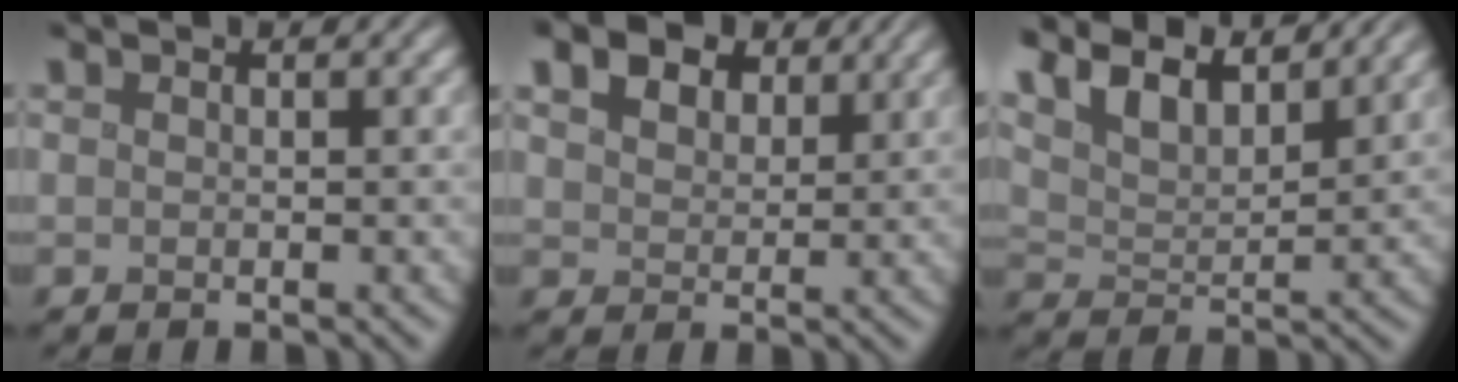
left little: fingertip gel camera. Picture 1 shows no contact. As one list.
[{"total": 6.8, "force": [4.5, 3.7, 3.4], "torque": [-0.077, 0.016, 0.061]}, {"total": 8.5, "force": [6.6, 2.8, 4.5], "torque": [-0.099, 0.016, 0.093]}]